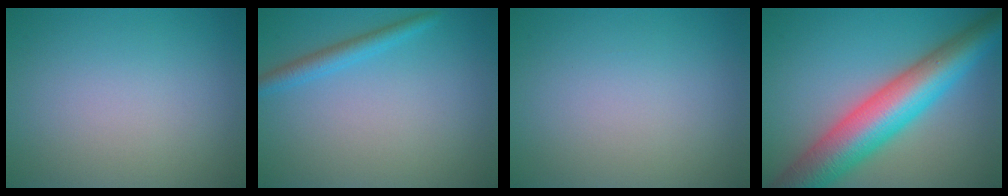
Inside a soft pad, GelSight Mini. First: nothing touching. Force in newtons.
{"total": 2.1, "press": 2.0, "slide": 0.2}
{"total": 0.0}
{"total": 10.3, "press": 10.3, "slide": 0.1}